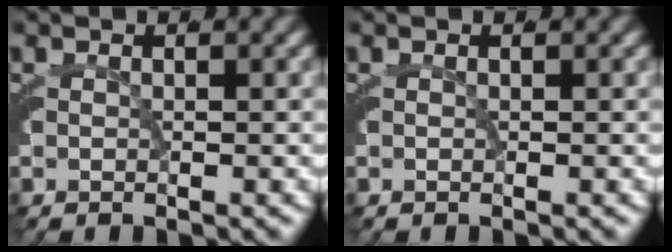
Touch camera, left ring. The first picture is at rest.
{"total": 0.0}